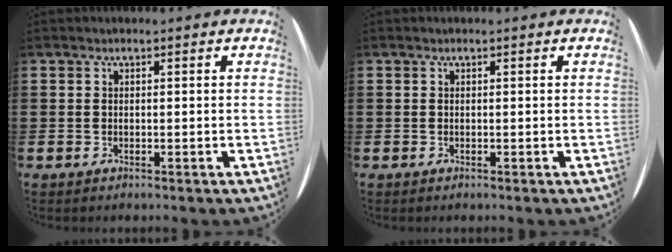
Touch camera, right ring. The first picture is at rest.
{"total": 0.0}